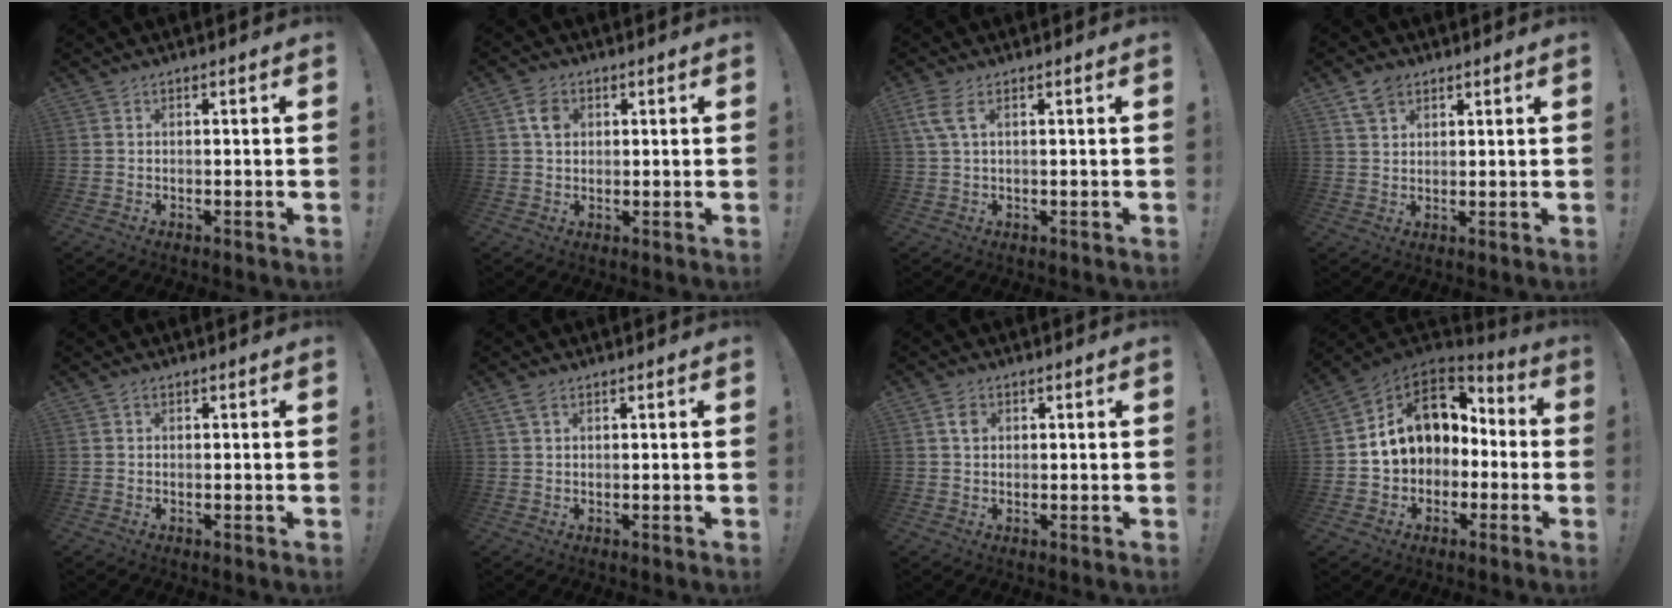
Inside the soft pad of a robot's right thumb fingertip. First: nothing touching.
{"total": 5.2, "force": [1.6, 4.2, 2.7], "torque": [-0.036, 0.004, 0.030]}
{"total": 5.2, "force": [2.1, 2.2, 4.2], "torque": [-0.091, 0.002, 0.039]}
{"total": 6.2, "force": [4.1, 4.1, 2.1], "torque": [-0.030, -0.016, 0.079]}
{"total": 0.6, "force": [0.4, 0.3, 0.2], "torque": [0.003, -0.001, 0.005]}
{"total": 2.2, "force": [1.1, 1.2, 1.6], "torque": [-0.032, 0.003, 0.021]}
{"total": 3.0, "force": [0.9, 2.4, 1.5], "torque": [-0.009, -0.004, 0.013]}
{"total": 13.2, "force": [3.8, 10.5, 7.0], "torque": [-0.104, -0.014, 0.080]}